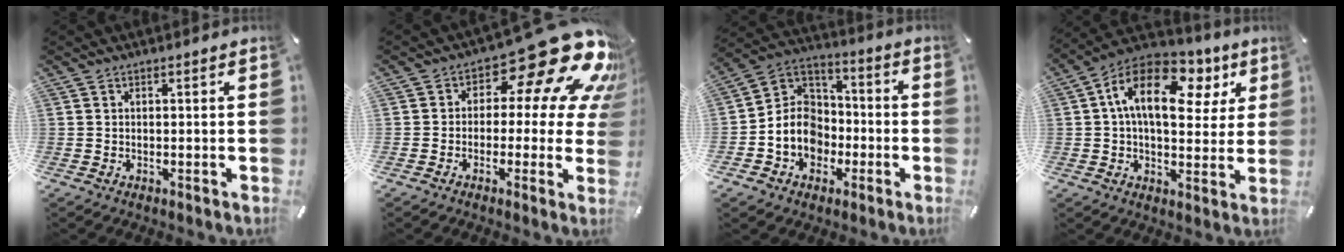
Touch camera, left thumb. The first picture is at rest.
{"total": 18.1, "force": [10.1, 8.0, 12.8], "torque": [-0.167, -0.079, 0.162]}
{"total": 11.7, "force": [-3.7, 10.2, 4.5], "torque": [-0.114, 0.010, -0.068]}
{"total": 17.3, "force": [6.4, 9.9, 12.7], "torque": [-0.215, -0.017, 0.108]}